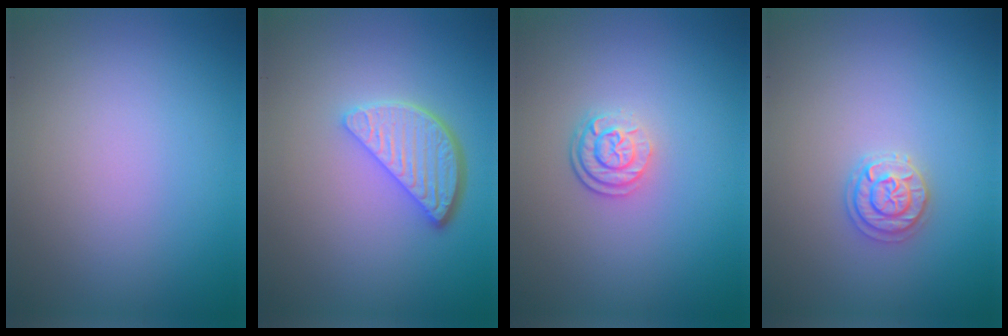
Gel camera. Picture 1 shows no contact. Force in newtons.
{"total": 3.8, "press": 3.1, "slide": 2.2}
{"total": 2.7, "press": 2.0, "slide": 1.8}
{"total": 2.1, "press": 2.1, "slide": 0.5}